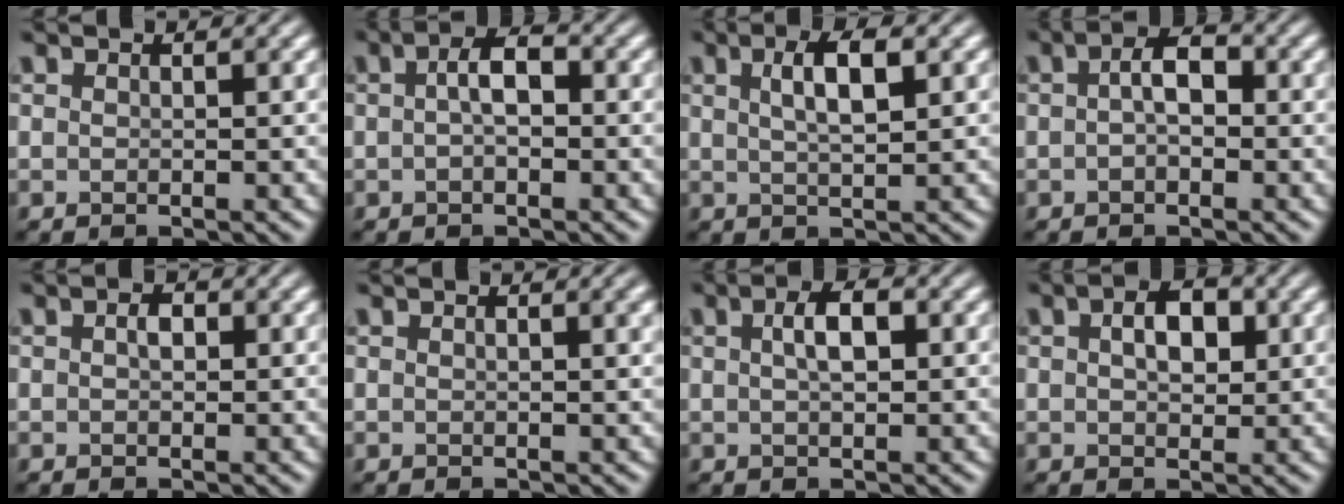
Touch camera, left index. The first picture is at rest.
{"total": 2.7, "force": [0.0, 1.1, 2.4], "torque": [-0.043, 0.006, -0.005]}
{"total": 3.7, "force": [1.3, 1.0, 3.3], "torque": [-0.057, 0.009, 0.023]}
{"total": 2.7, "force": [0.0, 1.3, 2.4], "torque": [-0.040, 0.006, -0.005]}
{"total": 1.2, "force": [0.2, 0.7, 1.0], "torque": [-0.015, 0.002, 0.000]}
{"total": 1.6, "force": [0.6, 0.5, 1.4], "torque": [-0.013, 0.005, 0.007]}
{"total": 2.9, "force": [0.6, 1.2, 2.5], "torque": [-0.046, 0.006, 0.008]}
{"total": 3.5, "force": [0.8, 2.1, 2.7], "torque": [-0.045, 0.006, 0.011]}